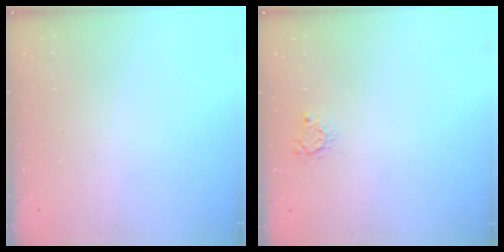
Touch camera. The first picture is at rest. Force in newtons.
{"total": 2.9, "press": 2.9, "slide": 0.4}